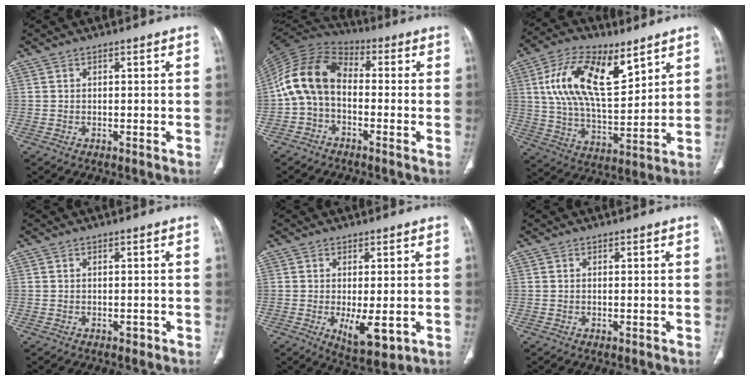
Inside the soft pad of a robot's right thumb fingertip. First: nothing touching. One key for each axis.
{"total": 12.0, "fx": -1.2, "fy": 8.0, "fz": 8.9, "tx": -0.168, "ty": 0.038, "tz": -0.039}
{"total": 18.8, "fx": 8.2, "fy": 8.7, "fz": 14.5, "tx": -0.244, "ty": -0.029, "tz": 0.152}
{"total": 0.6, "fx": -0.4, "fy": 0.4, "fz": 0.3, "tx": -0.002, "ty": 0.000, "tz": -0.003}
{"total": 7.1, "fx": -1.5, "fy": 2.7, "fz": 6.4, "tx": -0.099, "ty": -0.020, "tz": -0.011}
{"total": 0.0}